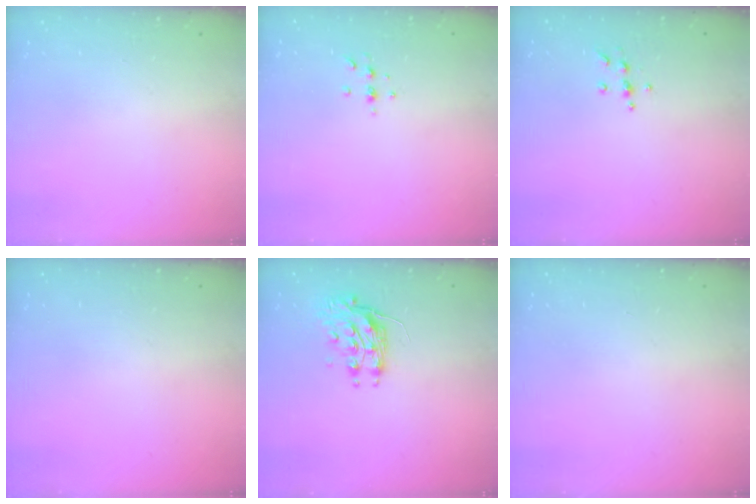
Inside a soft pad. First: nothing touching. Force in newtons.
{"total": 4.1, "press": 3.7, "slide": 1.7}
{"total": 5.6, "press": 5.6, "slide": 0.7}
{"total": 0.0}
{"total": 8.5, "press": 8.5, "slide": 0.3}
{"total": 0.0}